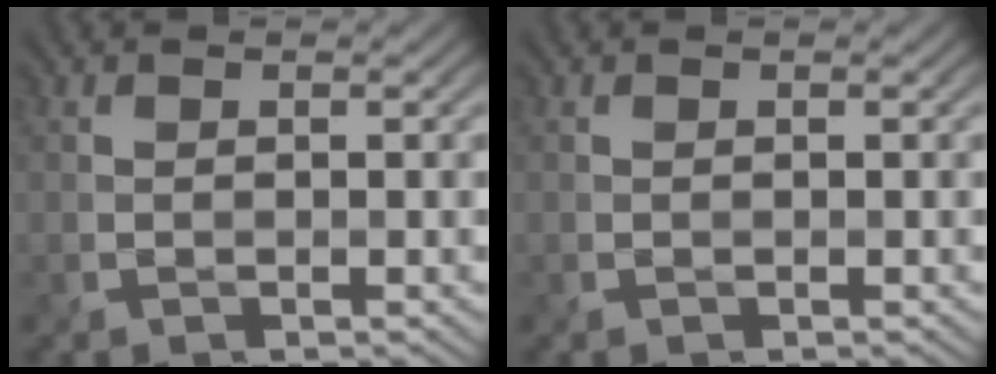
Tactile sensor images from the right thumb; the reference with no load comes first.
{"total": 0.0}